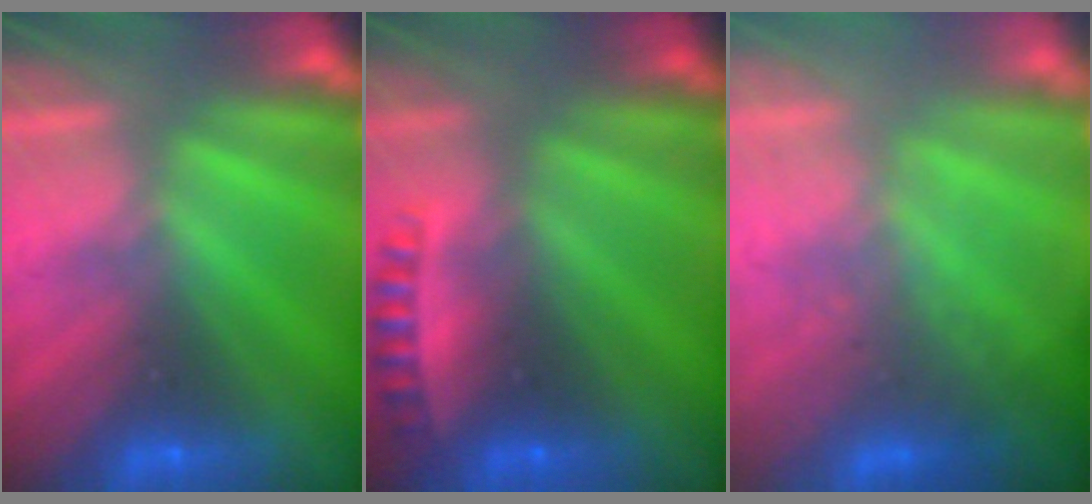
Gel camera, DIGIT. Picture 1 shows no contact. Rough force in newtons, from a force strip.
{"total": 2.6}
{"total": 7.1}